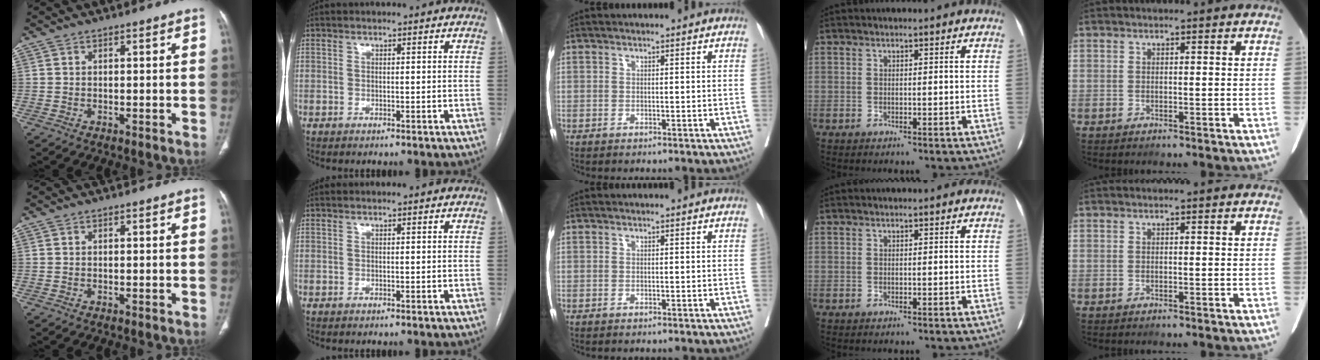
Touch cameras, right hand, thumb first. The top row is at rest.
{}